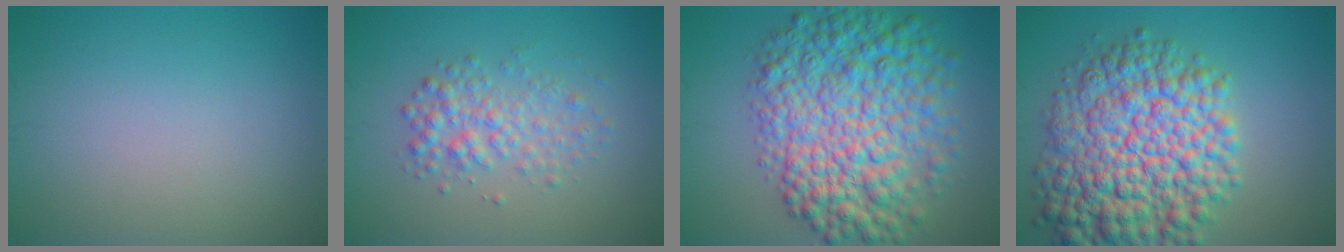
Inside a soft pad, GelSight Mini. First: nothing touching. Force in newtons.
{"total": 3.1, "press": 3.1, "slide": 0.1}
{"total": 10.9, "press": 10.9, "slide": 0.1}
{"total": 12.2, "press": 12.2, "slide": 0.3}